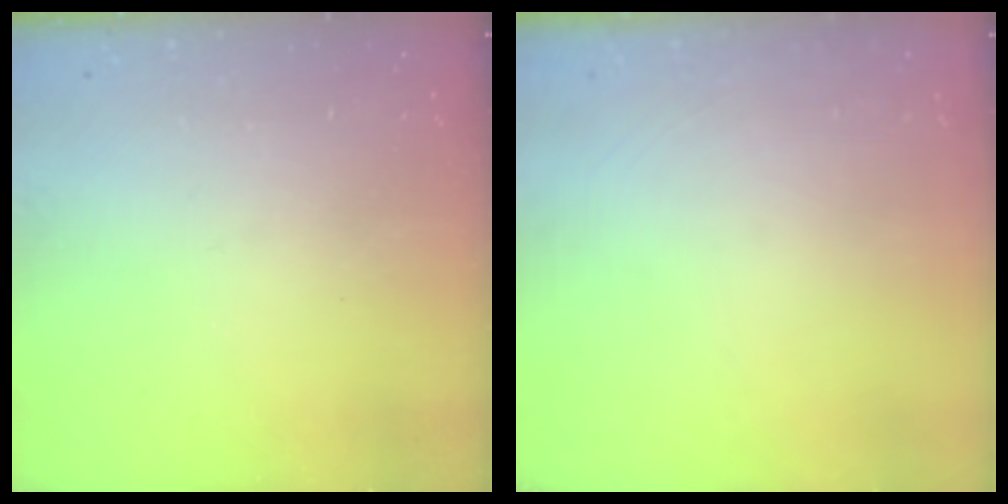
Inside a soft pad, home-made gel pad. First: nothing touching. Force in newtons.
{"total": 0.0}